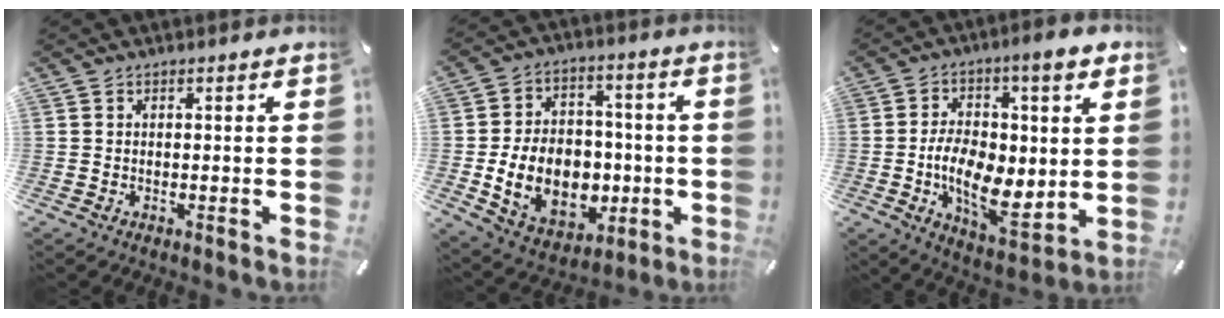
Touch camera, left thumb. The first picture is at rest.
{"total": 16.3, "force": [-3.2, 12.6, 9.8], "torque": [-0.189, 0.015, -0.048]}
{"total": 16.2, "force": [0.9, 8.3, 13.9], "torque": [-0.237, -0.014, 0.012]}